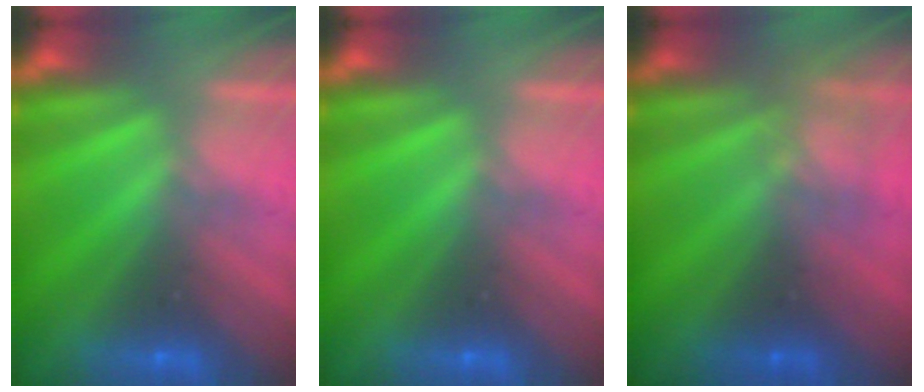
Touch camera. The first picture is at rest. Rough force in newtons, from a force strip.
{"total": 0.0}
{"total": 2.4}